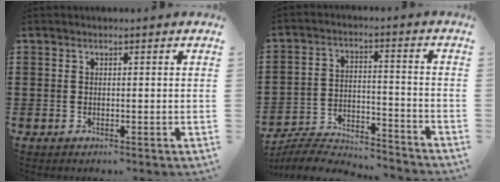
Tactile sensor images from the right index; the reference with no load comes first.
{"total": 5.6, "force": [-5.5, 0.8, 1.0], "torque": [-0.030, 0.003, -0.112]}